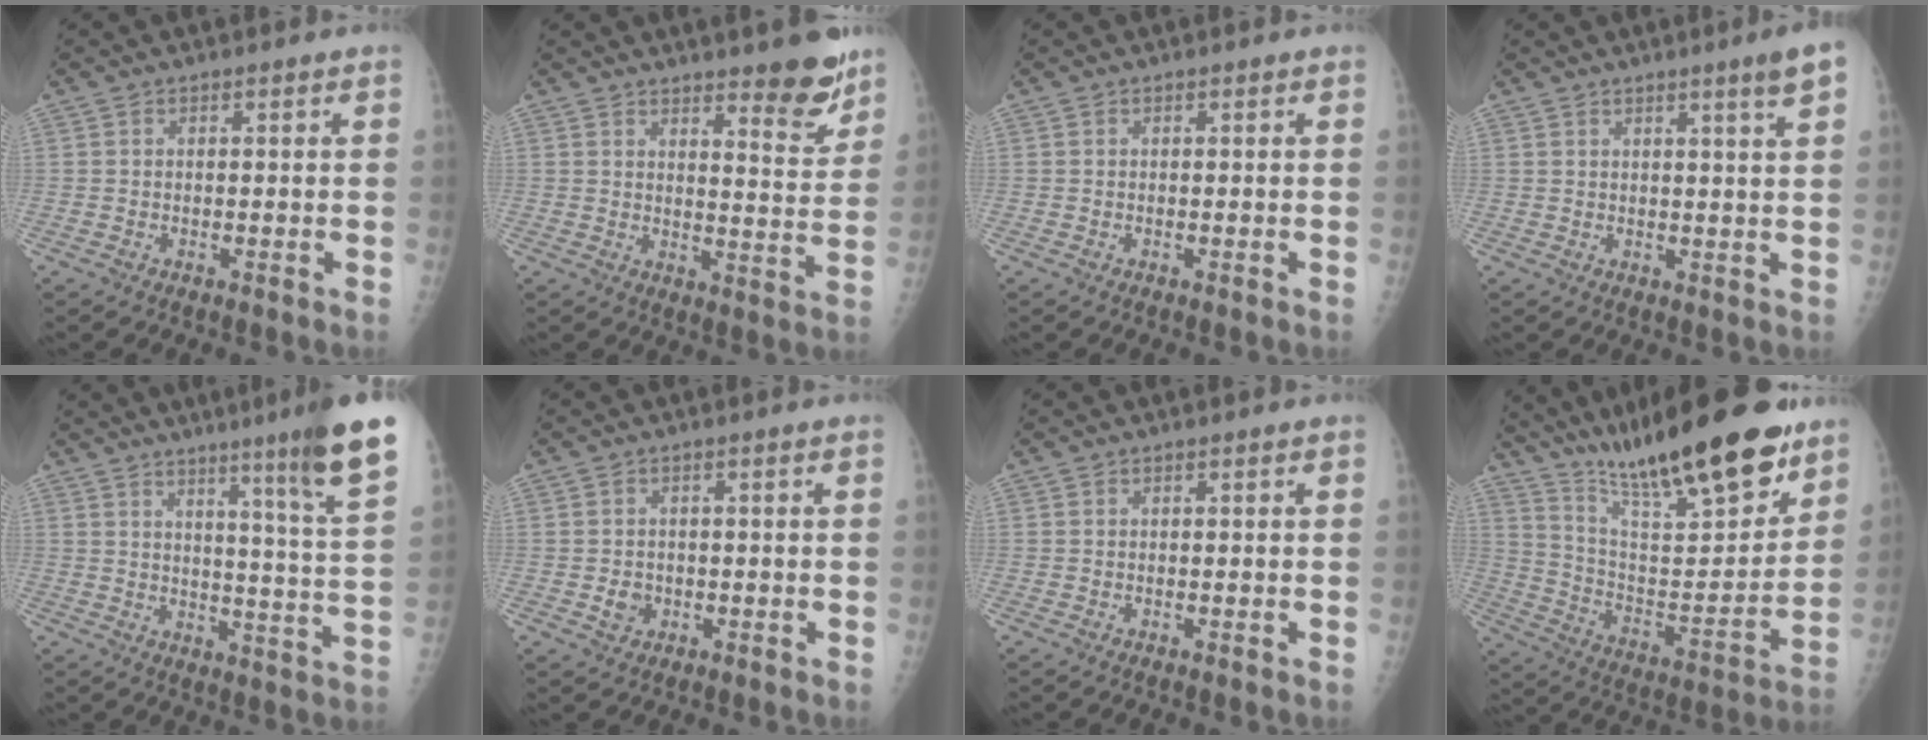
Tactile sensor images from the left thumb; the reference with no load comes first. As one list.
[{"total": 9.4, "force": [6.7, 2.1, 6.2], "torque": [-0.059, -0.052, 0.097]}, {"total": 0.0}, {"total": 4.8, "force": [2.7, -0.5, 4.0], "torque": [-0.056, -0.018, 0.038]}, {"total": 15.3, "force": [9.8, -0.3, 11.8], "torque": [-0.158, -0.057, 0.128]}, {"total": 2.5, "force": [-0.6, 2.2, 1.2], "torque": [-0.010, 0.004, -0.005]}, {"total": 0.0}, {"total": 26.6, "force": [19.8, 6.1, 16.7], "torque": [-0.238, -0.082, 0.329]}]